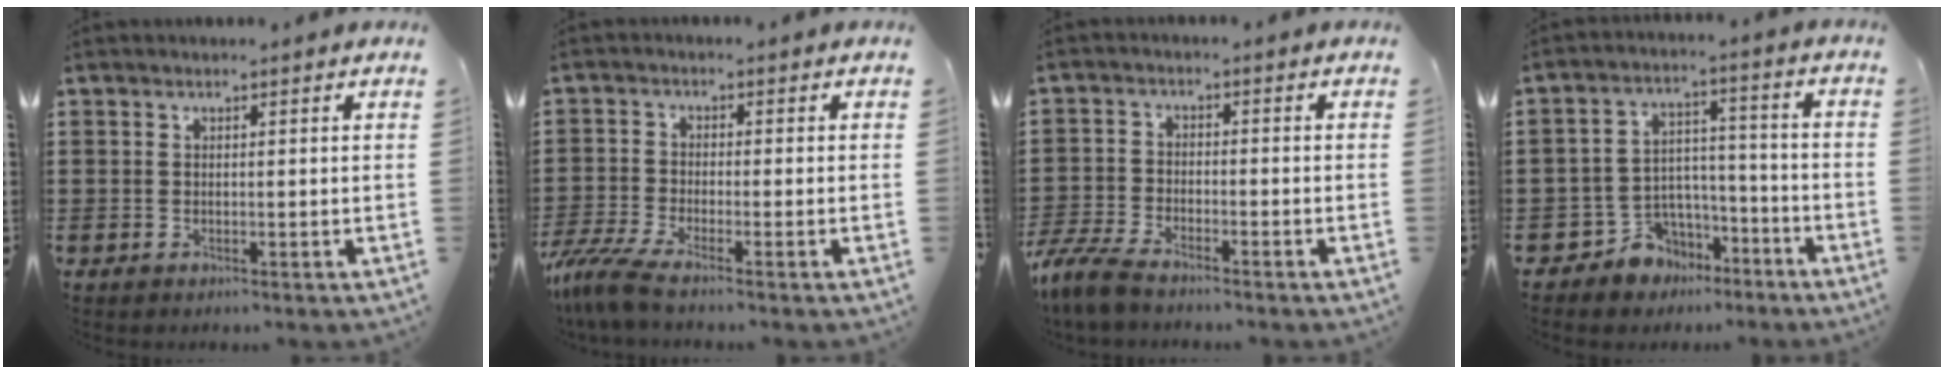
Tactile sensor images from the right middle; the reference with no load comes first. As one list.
[{"total": 4.4, "force": [-3.5, 0.2, 2.7], "torque": [-0.082, -0.022, -0.076]}, {"total": 5.3, "force": [-4.7, 0.9, 2.3], "torque": [-0.077, -0.012, -0.101]}, {"total": 5.7, "force": [-4.4, 3.7, 0.0], "torque": [-0.029, 0.002, -0.088]}]